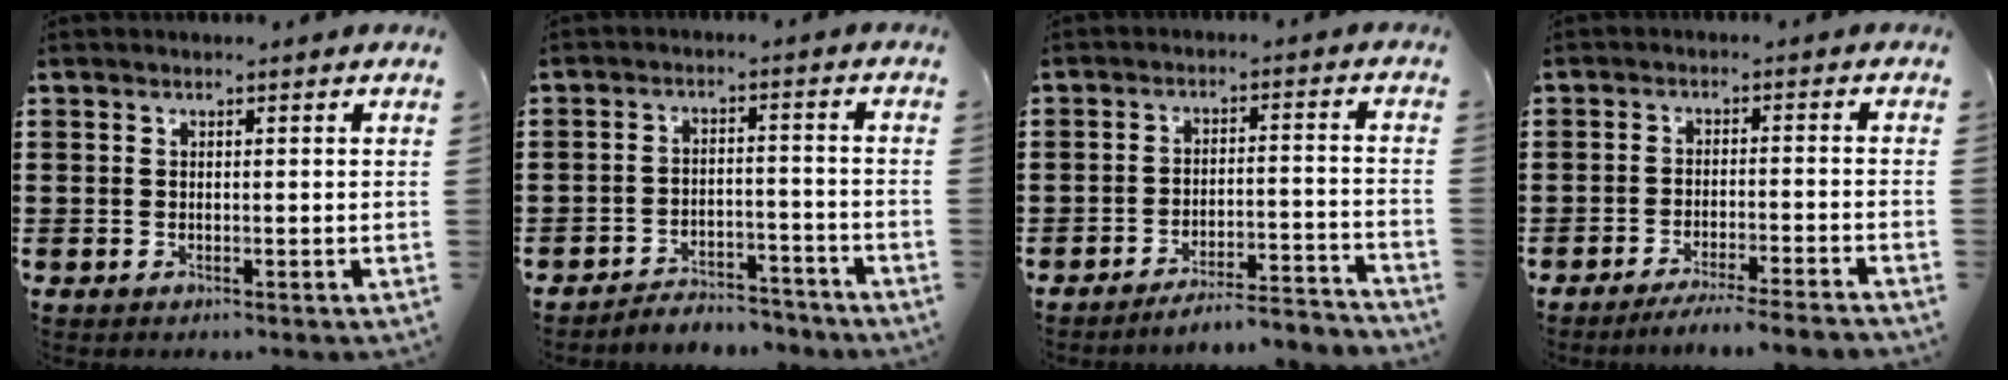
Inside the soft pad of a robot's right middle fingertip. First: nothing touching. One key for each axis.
{"total": 4.2, "fx": -4.2, "fy": 0.6, "fz": 0.1, "tx": -0.007, "ty": 0.007, "tz": -0.090}
{"total": 4.5, "fx": -4.4, "fy": -0.1, "fz": 1.1, "tx": -0.020, "ty": -0.003, "tz": -0.089}
{"total": 3.7, "fx": -3.5, "fy": -0.3, "fz": 1.2, "tx": -0.020, "ty": -0.002, "tz": -0.069}